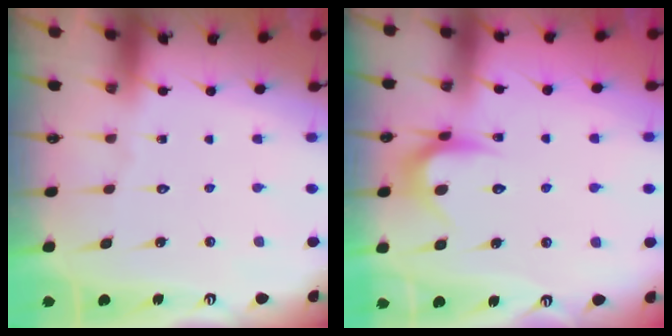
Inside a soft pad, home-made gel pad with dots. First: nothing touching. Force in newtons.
{"total": 7.9, "press": 7.9, "slide": 0.6}